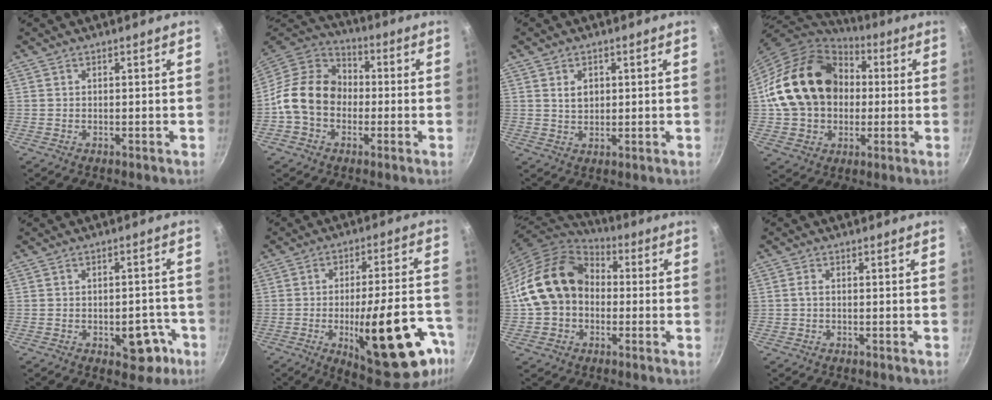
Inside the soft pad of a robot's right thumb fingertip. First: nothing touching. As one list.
[{"total": 15.0, "force": [-2.0, 12.0, 8.9], "torque": [-0.119, 0.038, -0.057]}, {"total": 3.4, "force": [1.0, 2.5, 2.1], "torque": [-0.024, -0.003, 0.019]}, {"total": 22.0, "force": [2.0, 17.5, 13.2], "torque": [-0.215, 0.039, 0.038]}, {"total": 7.5, "force": [-3.2, 4.4, 5.1], "torque": [-0.029, 0.025, -0.033]}, {"total": 24.0, "force": [-9.8, 8.1, 20.4], "torque": [-0.235, 0.032, -0.125]}, {"total": 17.5, "force": [-0.1, 13.8, 10.7], "torque": [-0.168, 0.047, -0.009]}, {"total": 1.0, "force": [-0.1, 0.6, 0.8], "torque": [-0.018, 0.003, -0.001]}]